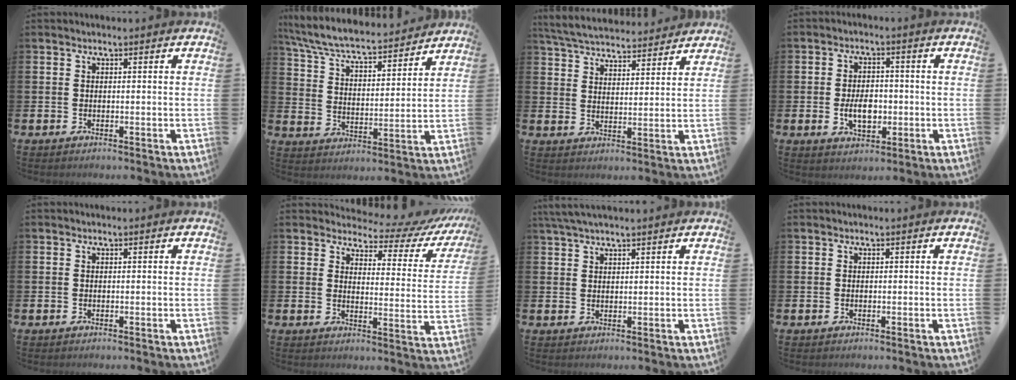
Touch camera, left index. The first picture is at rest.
{"total": 7.2, "force": [6.8, 1.0, 2.3], "torque": [-0.078, -0.052, 0.114]}
{"total": 5.8, "force": [5.6, 1.0, 0.8], "torque": [-0.037, -0.034, 0.099]}
{"total": 4.6, "force": [-0.8, 2.9, 3.4], "torque": [-0.044, -0.001, -0.018]}
{"total": 0.0}
{"total": 4.4, "force": [3.9, 1.8, 1.0], "torque": [-0.022, -0.043, 0.056]}
{"total": 3.1, "force": [2.7, 0.4, 1.5], "torque": [-0.038, 0.002, 0.051]}
{"total": 0.0}